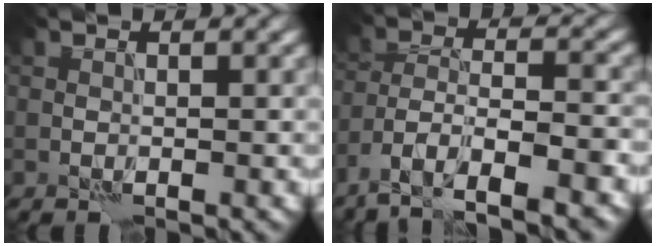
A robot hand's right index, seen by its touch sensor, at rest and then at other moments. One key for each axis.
{"total": 8.1, "fx": -5.8, "fy": 2.3, "fz": 5.2, "tx": -0.085, "ty": 0.002, "tz": -0.105}